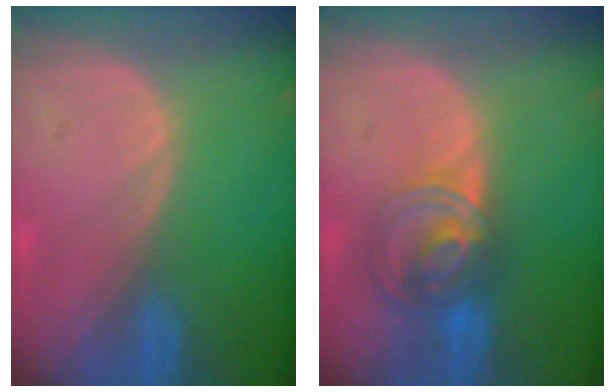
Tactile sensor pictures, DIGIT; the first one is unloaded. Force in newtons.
{"total": 7.2, "press": 6.3, "slide": 3.5}